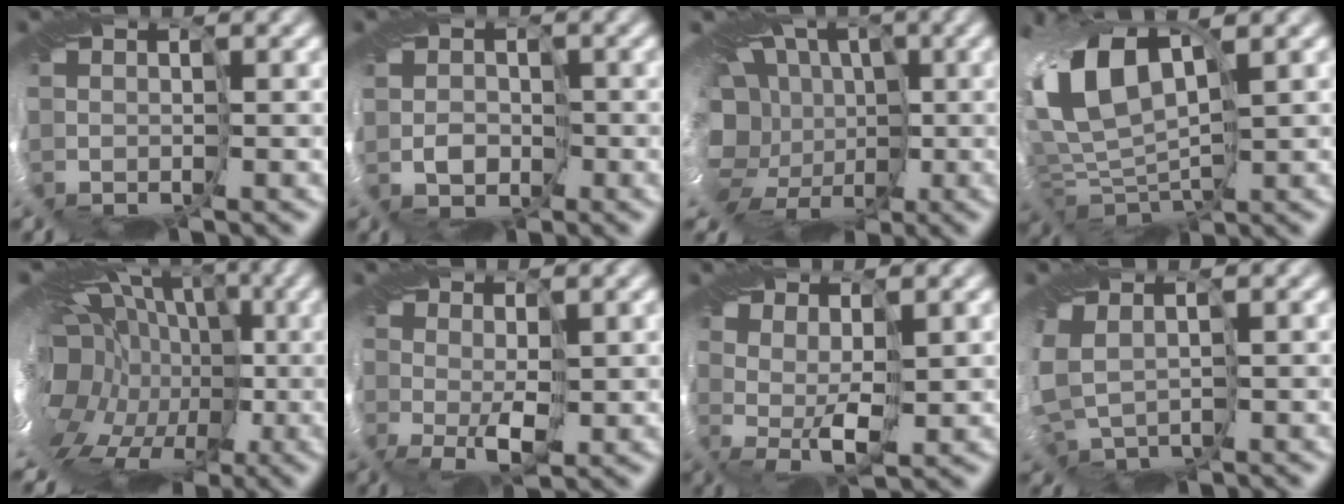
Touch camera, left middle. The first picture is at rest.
{"total": 2.4, "force": [-1.1, 1.9, 1.0], "torque": [0.007, 0.006, -0.022]}
{"total": 10.8, "force": [-0.5, 9.2, 5.7], "torque": [-0.085, -0.003, -0.032]}
{"total": 9.9, "force": [2.5, 5.0, 8.2], "torque": [-0.183, 0.009, 0.043]}
{"total": 17.9, "force": [-3.5, 14.1, 10.5], "torque": [-0.134, -0.016, -0.088]}
{"total": 1.0, "force": [0.7, -0.7, 0.2], "torque": [-0.005, 0.001, 0.016]}
{"total": 1.8, "force": [1.0, -0.3, 1.4], "torque": [-0.034, -0.001, 0.021]}
{"total": 2.9, "force": [-1.2, 1.4, 2.2], "torque": [-0.047, -0.006, -0.030]}